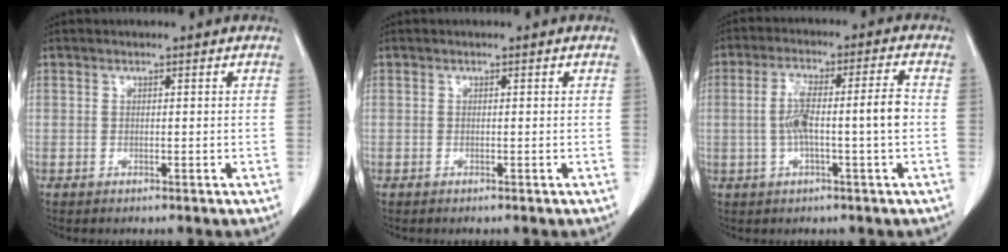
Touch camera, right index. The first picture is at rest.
{"total": 0.0}
{"total": 8.3, "force": [-0.8, 0.6, 8.2], "torque": [-0.158, 0.022, -0.014]}